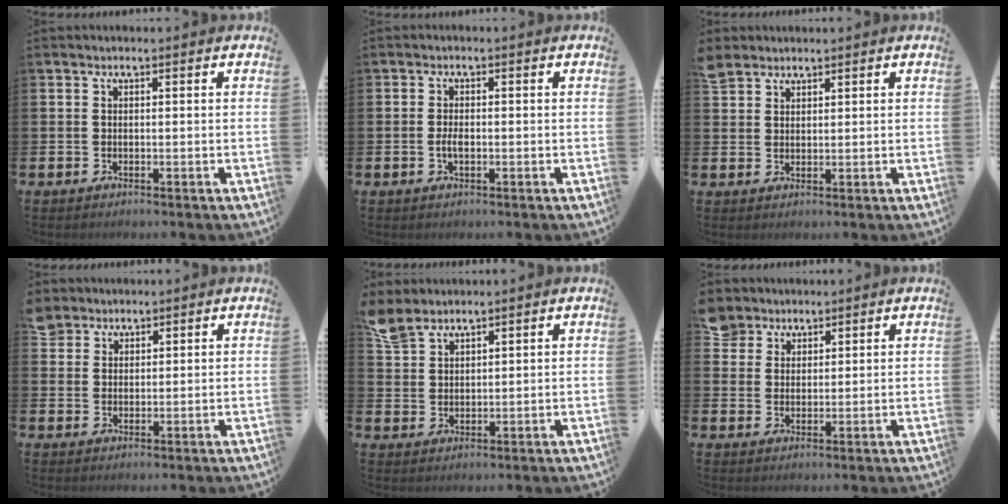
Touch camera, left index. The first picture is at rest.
{"total": 1.8, "force": [-0.3, 0.8, 1.5], "torque": [-0.029, 0.001, -0.007]}
{"total": 3.2, "force": [2.9, 1.2, 0.0], "torque": [0.000, -0.008, 0.055]}
{"total": 3.7, "force": [3.3, 1.7, -0.2], "torque": [-0.001, -0.009, 0.061]}
{"total": 4.7, "force": [4.3, 1.7, 0.8], "torque": [-0.021, -0.020, 0.080]}
{"total": 4.7, "force": [4.1, 2.2, -0.2], "torque": [0.000, -0.019, 0.076]}